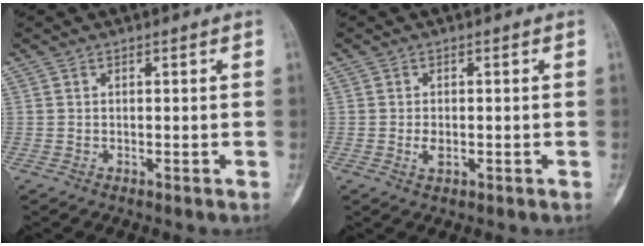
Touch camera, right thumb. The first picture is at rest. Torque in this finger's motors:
{"motor_torque": [-0.11, 0.35, 0.07, 0.22, 0.05]}